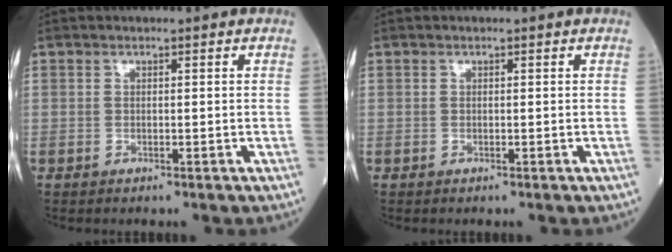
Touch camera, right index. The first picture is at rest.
{"total": 0.0}